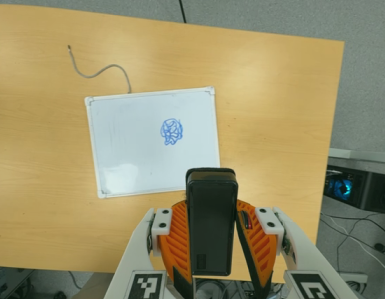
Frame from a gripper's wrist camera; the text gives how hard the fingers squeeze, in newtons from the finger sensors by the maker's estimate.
{"total": 5.7, "left": 4.4, "right": 7.1}